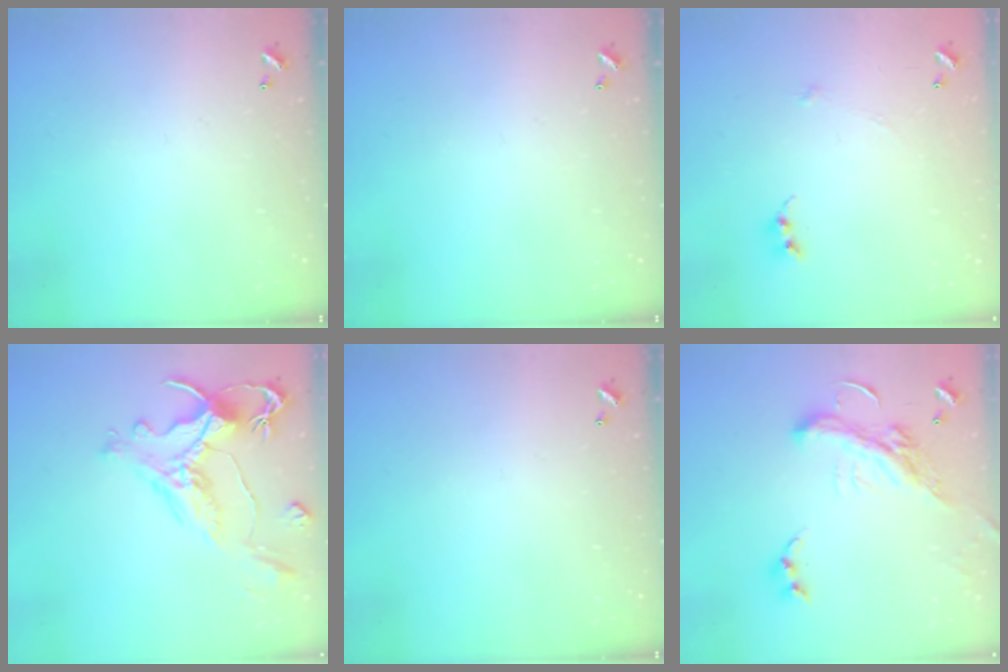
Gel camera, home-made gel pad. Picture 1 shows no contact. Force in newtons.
{"total": 0.0}
{"total": 4.1, "press": 4.1, "slide": 0.2}
{"total": 1.5, "press": 0.7, "slide": 1.3}
{"total": 0.0}
{"total": 5.4, "press": 5.2, "slide": 1.4}